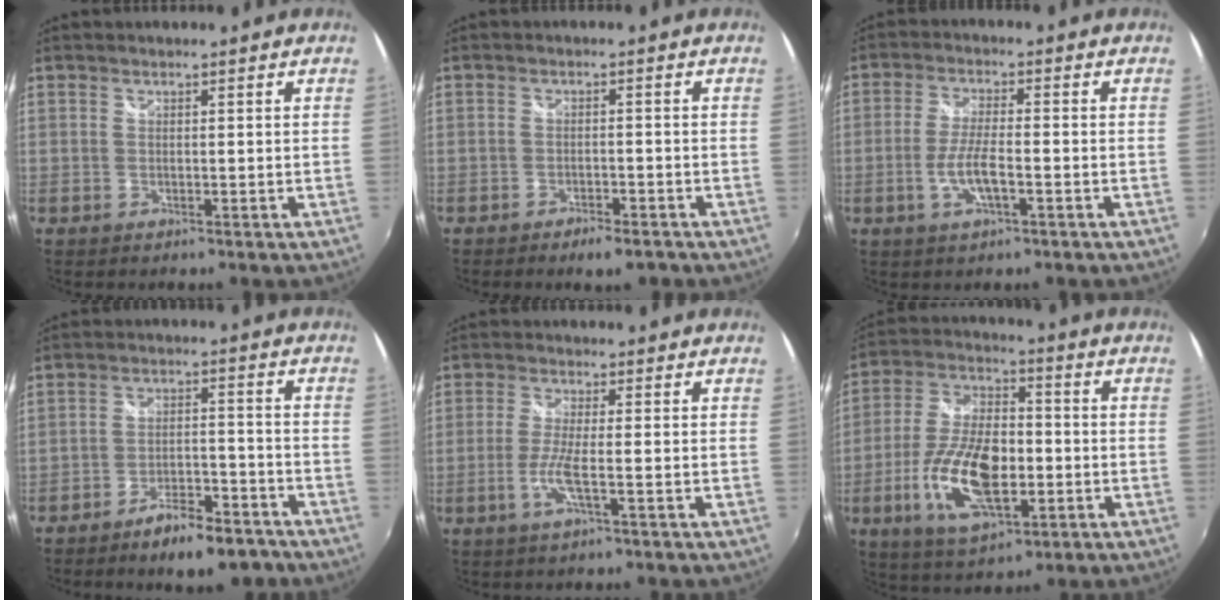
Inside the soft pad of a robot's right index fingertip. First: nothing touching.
{"total": 4.3, "force": [-3.4, 1.4, 2.3], "torque": [-0.054, -0.008, -0.052]}
{"total": 6.2, "force": [-2.2, 1.4, 5.6], "torque": [-0.119, -0.001, -0.041]}
{"total": 9.3, "force": [-7.2, 3.1, 4.9], "torque": [-0.096, 0.013, -0.106]}
{"total": 4.7, "force": [-1.8, -0.2, 4.3], "torque": [-0.096, -0.005, -0.037]}
{"total": 16.4, "force": [-4.5, 7.6, 13.8], "torque": [-0.287, -0.006, -0.078]}